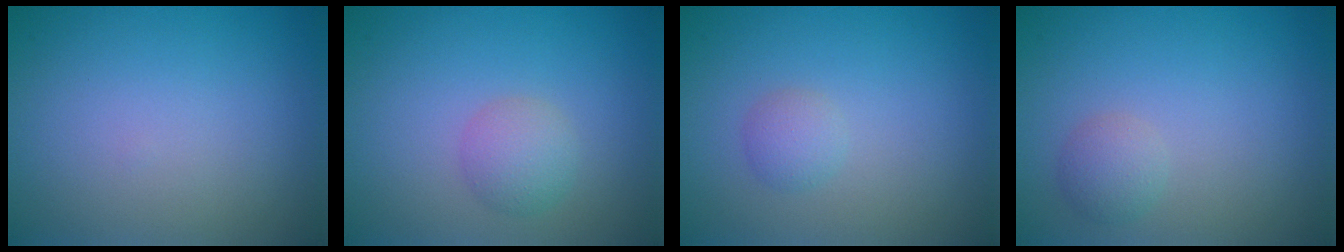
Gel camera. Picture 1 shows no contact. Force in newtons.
{"total": 2.2, "press": 2.2, "slide": 0.0}
{"total": 1.4, "press": 1.4, "slide": 0.0}
{"total": 1.6, "press": 1.6, "slide": 0.1}